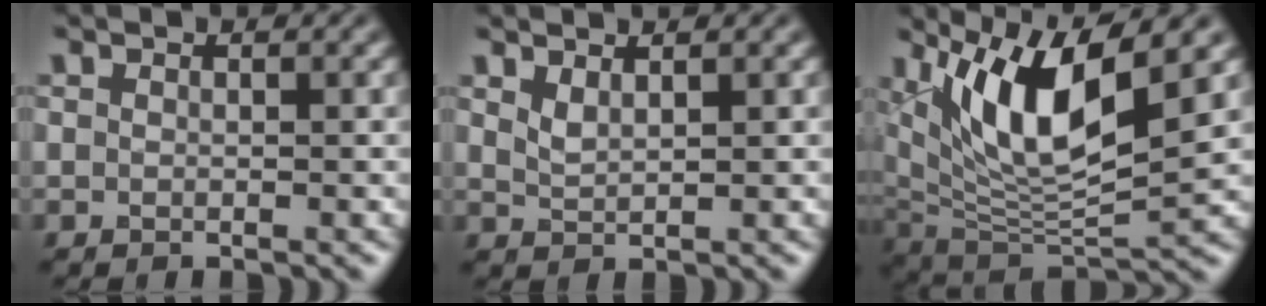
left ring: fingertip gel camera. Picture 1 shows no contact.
{"total": 1.3, "force": [1.0, 0.3, 0.7], "torque": [-0.019, -0.001, 0.024]}
{"total": 9.4, "force": [4.0, 3.1, 7.9], "torque": [-0.146, -0.015, 0.077]}